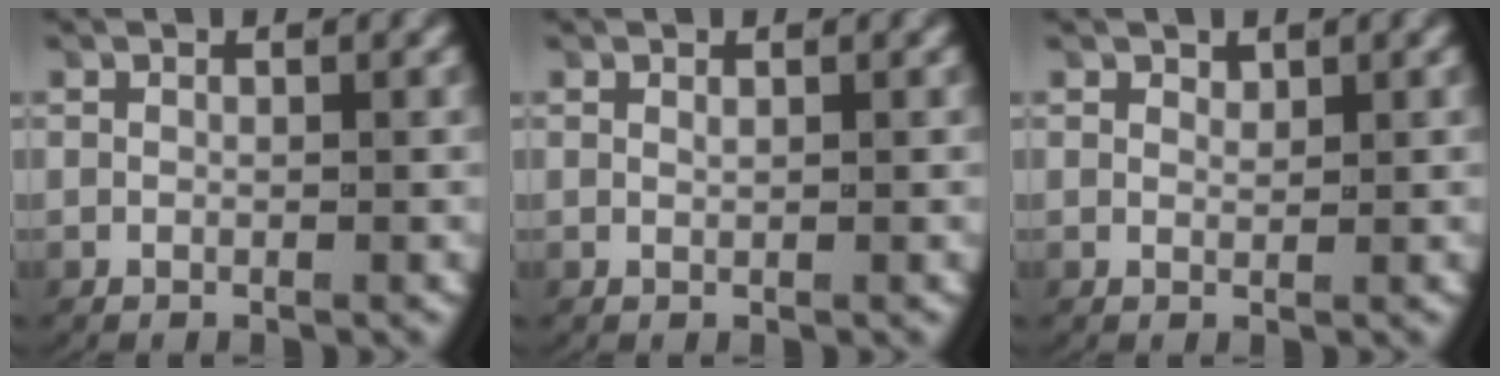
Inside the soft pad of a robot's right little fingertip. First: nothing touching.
{"total": 0.5, "force": [0.4, 0.3, 0.3], "torque": [-0.009, 0.000, 0.009]}
{"total": 1.1, "force": [0.9, 0.5, 0.2], "torque": [-0.005, -0.004, 0.020]}